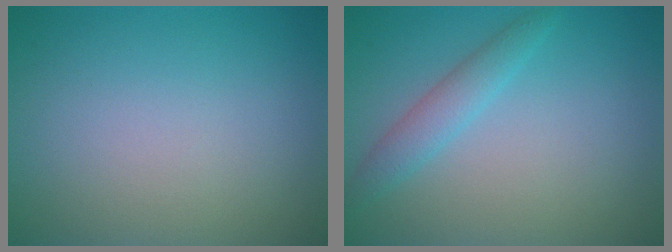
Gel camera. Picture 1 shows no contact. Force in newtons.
{"total": 2.2, "press": 2.2, "slide": 0.1}